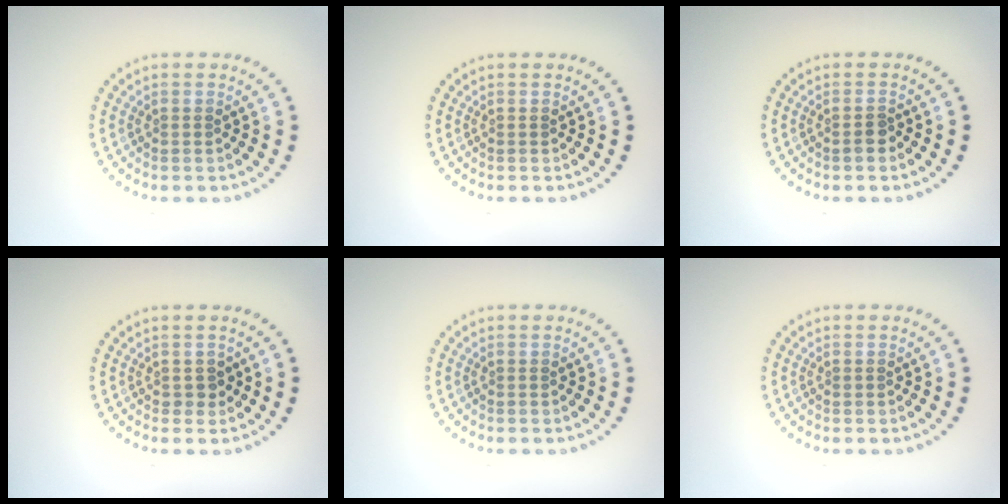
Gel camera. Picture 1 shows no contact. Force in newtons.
{"total": 0.0}
{"total": 1.3, "press": 1.1, "slide": 0.6}
{"total": 1.1, "press": 1.0, "slide": 0.3}
{"total": 0.0}
{"total": 0.0}